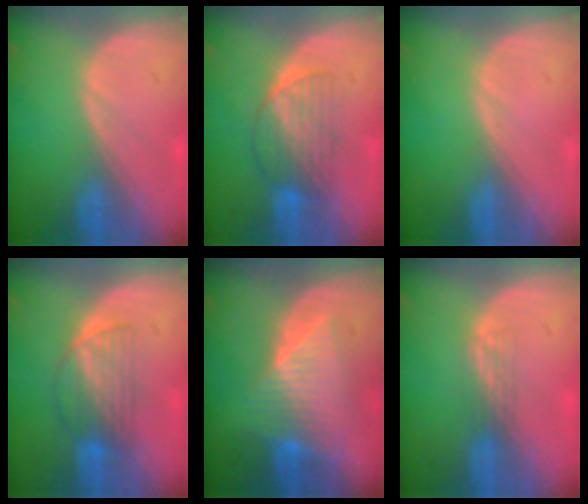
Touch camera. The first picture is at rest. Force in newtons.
{"total": 6.5, "press": 5.7, "slide": 3.2}
{"total": 0.0}
{"total": 6.5, "press": 5.5, "slide": 3.5}
{"total": 7.5, "press": 7.3, "slide": 2.0}
{"total": 2.1, "press": 1.6, "slide": 1.3}